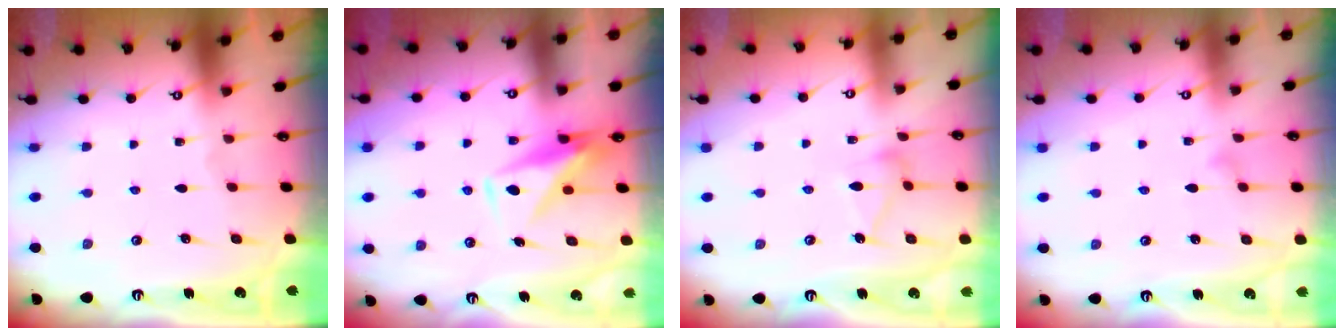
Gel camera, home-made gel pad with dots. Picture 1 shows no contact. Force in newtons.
{"total": 8.5, "press": 8.5, "slide": 0.4}
{"total": 9.7, "press": 9.7, "slide": 0.4}
{"total": 4.7, "press": 4.7, "slide": 0.3}